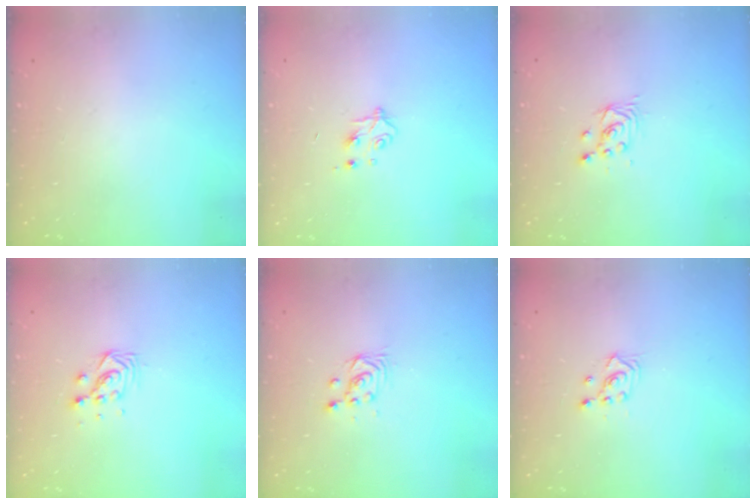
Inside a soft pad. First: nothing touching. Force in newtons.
{"total": 5.0, "press": 4.9, "slide": 0.7}
{"total": 2.5, "press": 2.5, "slide": 0.1}
{"total": 3.7, "press": 3.7, "slide": 0.1}
{"total": 3.5, "press": 3.5, "slide": 0.4}
{"total": 2.7, "press": 2.7, "slide": 0.2}